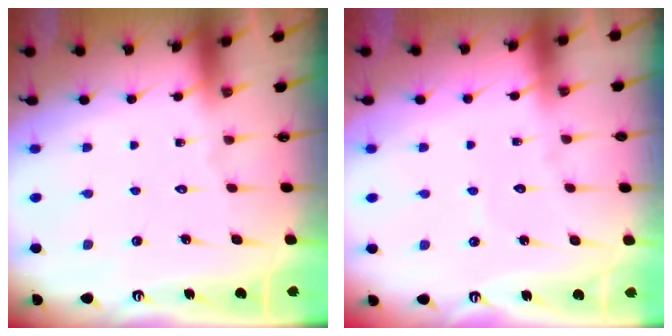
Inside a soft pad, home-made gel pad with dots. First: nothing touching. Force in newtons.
{"total": 2.8, "press": 2.8, "slide": 0.3}